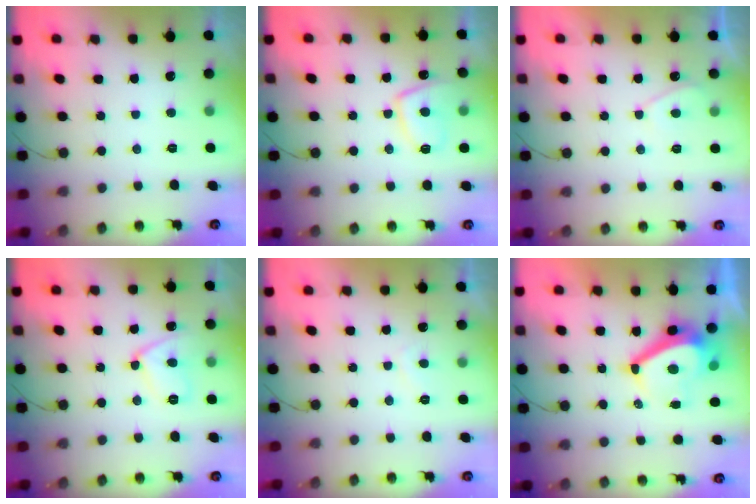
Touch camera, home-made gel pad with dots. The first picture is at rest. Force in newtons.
{"total": 9.3, "press": 9.2, "slide": 1.2}
{"total": 2.3, "press": 2.2, "slide": 0.5}
{"total": 9.7, "press": 9.6, "slide": 1.9}
{"total": 1.1, "press": 0.9, "slide": 0.6}
{"total": 9.2, "press": 9.2, "slide": 1.0}